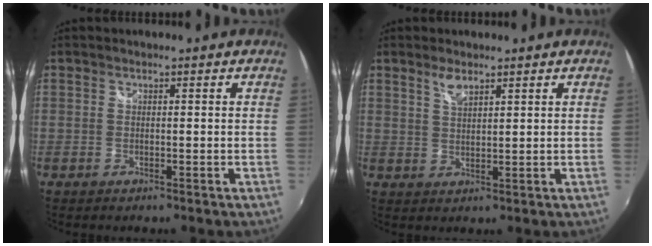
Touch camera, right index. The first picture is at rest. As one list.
[{"total": 3.1, "force": [2.2, 1.1, 1.9], "torque": [-0.032, 0.000, 0.040]}]